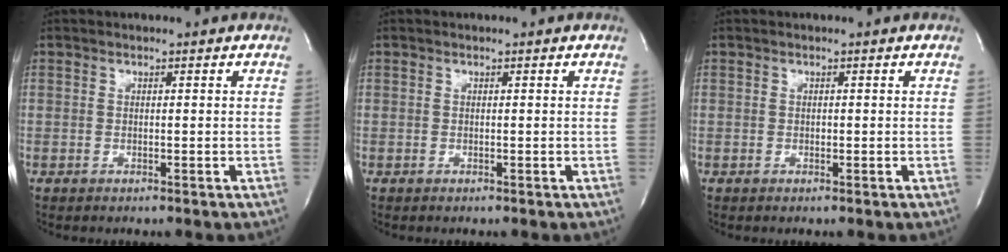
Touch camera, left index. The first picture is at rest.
{"total": 0.0}
{"total": 0.0}